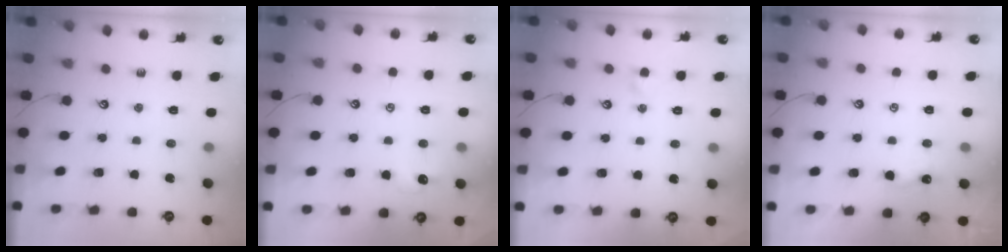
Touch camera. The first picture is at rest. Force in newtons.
{"total": 0.7, "press": 0.2, "slide": 0.6}
{"total": 2.1, "press": 2.1, "slide": 0.5}
{"total": 0.0}